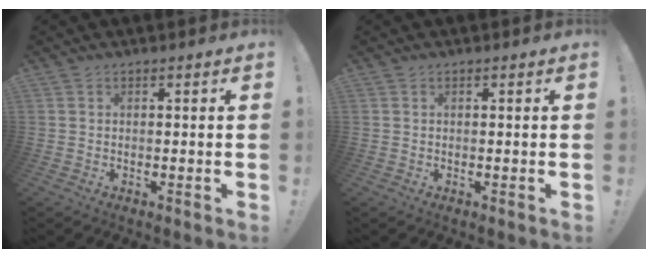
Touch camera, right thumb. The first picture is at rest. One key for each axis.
{"total": 0.0}